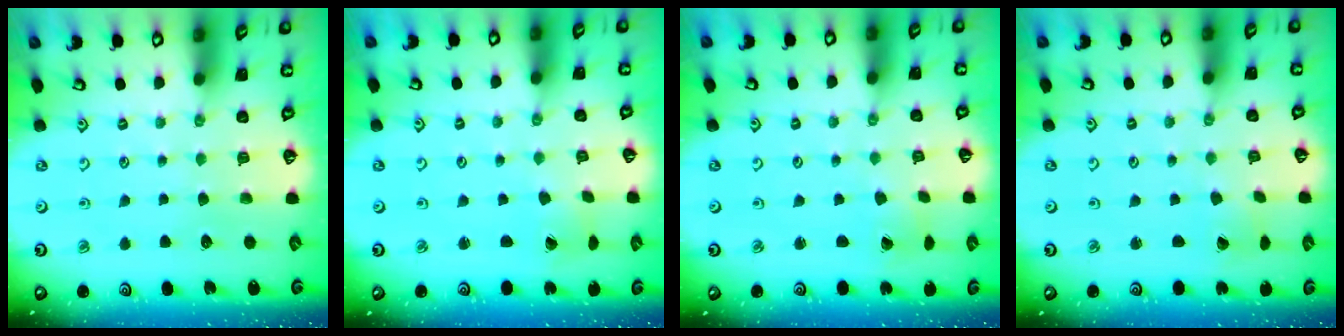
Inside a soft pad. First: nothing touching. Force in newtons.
{"total": 1.9, "press": 1.8, "slide": 0.7}
{"total": 2.4, "press": 2.4, "slide": 0.3}
{"total": 1.2, "press": 1.2, "slide": 0.1}